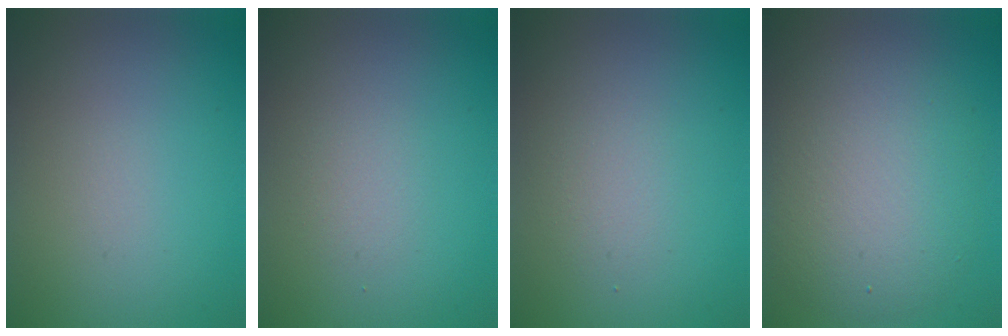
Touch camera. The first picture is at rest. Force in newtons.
{"total": 1.3, "press": 1.3, "slide": 0.1}
{"total": 1.6, "press": 1.6, "slide": 0.1}
{"total": 6.5, "press": 6.5, "slide": 0.6}